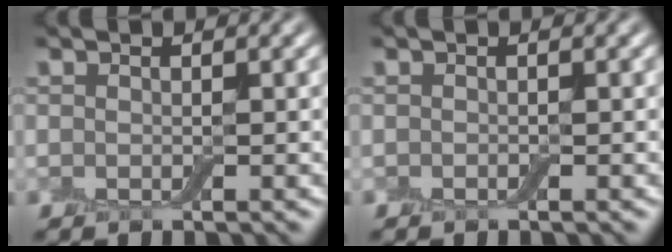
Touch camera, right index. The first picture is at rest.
{"total": 0.0}